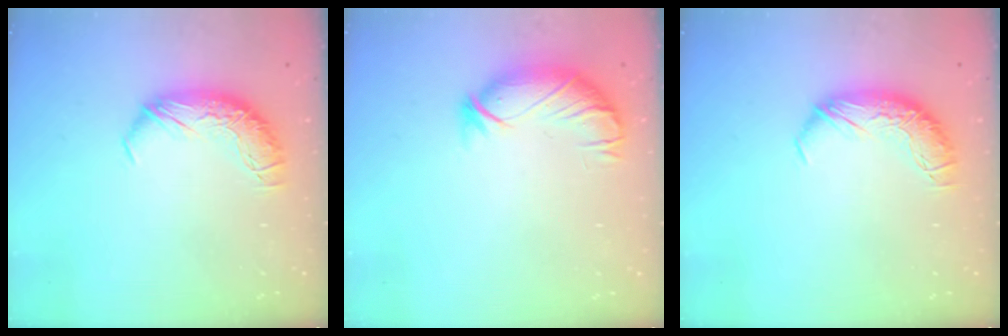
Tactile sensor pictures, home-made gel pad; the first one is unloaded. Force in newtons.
{"total": 3.8, "press": 3.3, "slide": 2.0}
{"total": 0.0}